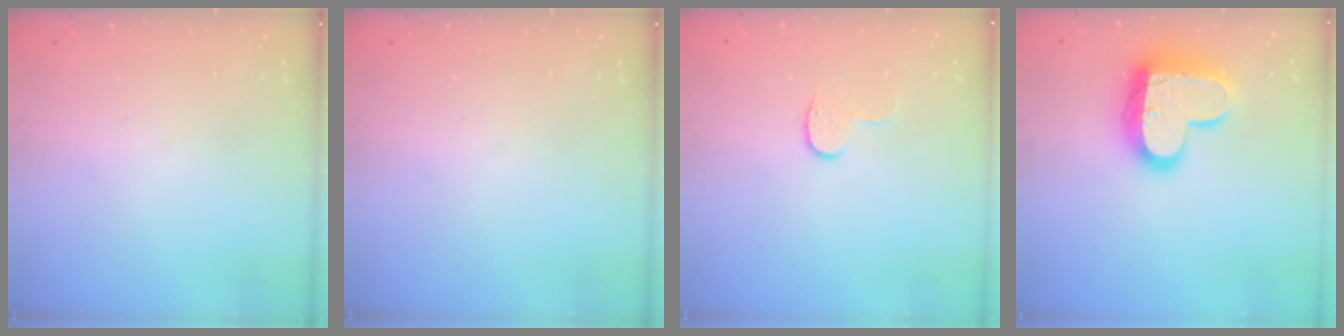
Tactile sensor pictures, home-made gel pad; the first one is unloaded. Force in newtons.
{"total": 0.0}
{"total": 4.6, "press": 4.6, "slide": 0.5}
{"total": 18.5, "press": 18.5, "slide": 1.4}